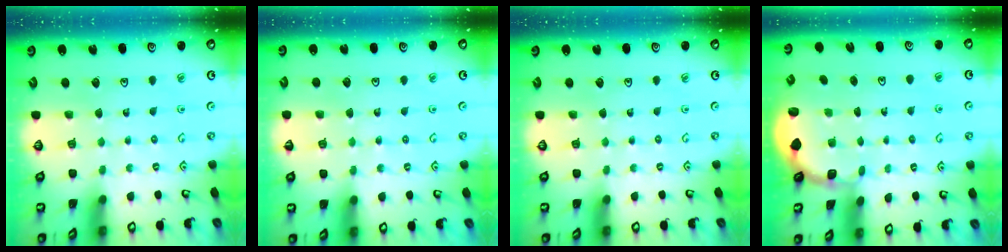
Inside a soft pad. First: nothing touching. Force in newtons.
{"total": 2.4, "press": 2.4, "slide": 0.5}
{"total": 0.0}
{"total": 1.9, "press": 1.8, "slide": 0.7}